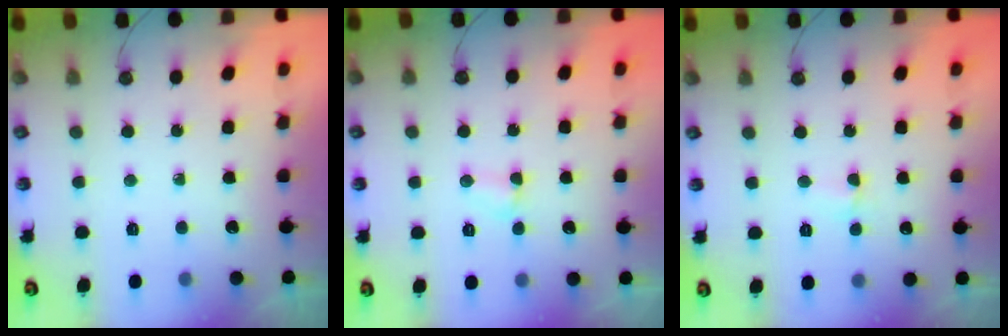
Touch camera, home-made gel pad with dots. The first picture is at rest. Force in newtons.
{"total": 2.5, "press": 2.5, "slide": 0.5}
{"total": 2.0, "press": 1.9, "slide": 0.5}